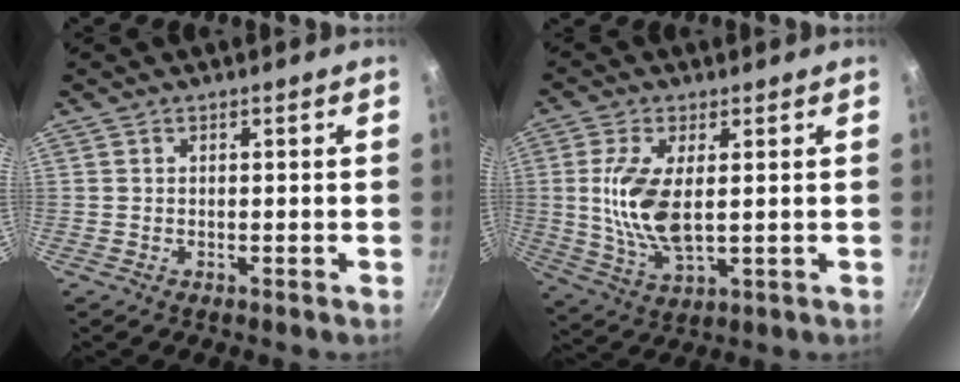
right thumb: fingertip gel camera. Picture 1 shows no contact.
{"total": 11.1, "force": [1.0, 4.9, 9.9], "torque": [-0.208, -0.016, 0.029]}